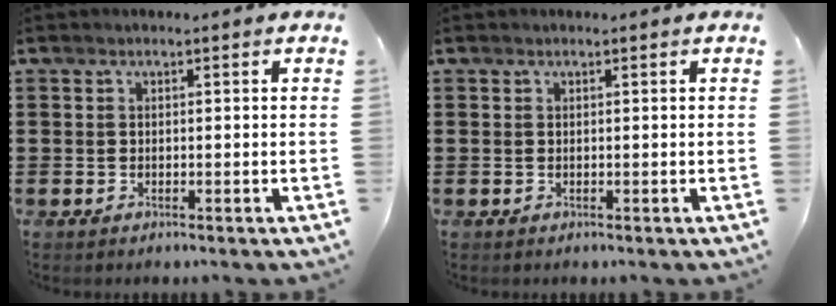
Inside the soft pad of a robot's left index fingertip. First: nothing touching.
{"total": 0.0}